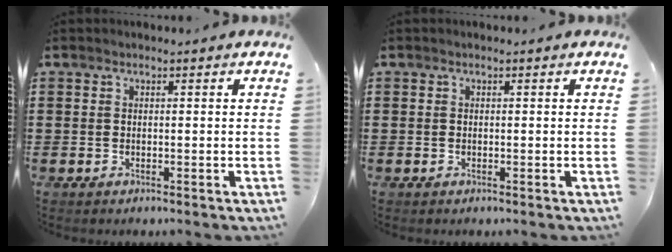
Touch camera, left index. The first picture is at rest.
{"total": 0.0}